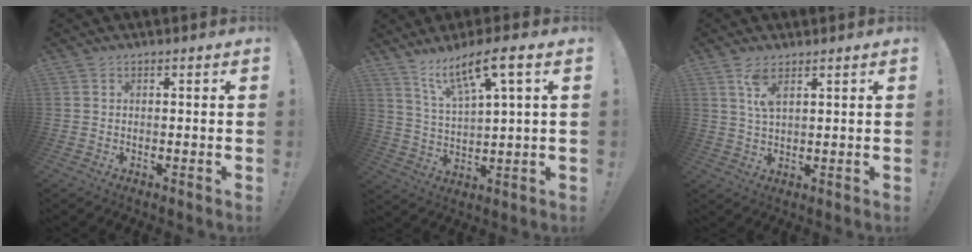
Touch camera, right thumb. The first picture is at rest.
{"total": 10.6, "force": [6.5, 1.8, 8.2], "torque": [-0.151, -0.025, 0.107]}
{"total": 5.3, "force": [3.1, 1.7, 3.9], "torque": [-0.067, -0.013, 0.051]}